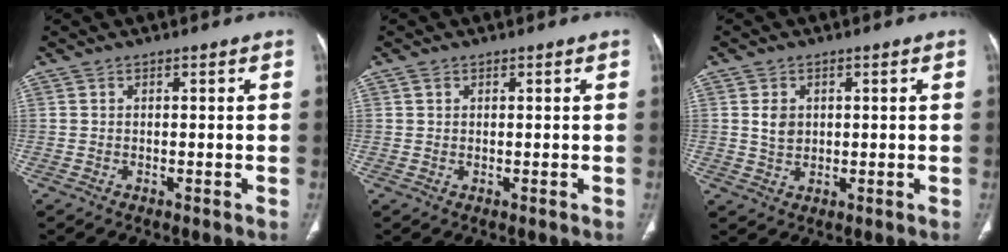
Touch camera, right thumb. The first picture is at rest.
{"total": 1.0, "force": [0.6, 0.7, 0.5], "torque": [-0.006, 0.001, 0.011]}
{"total": 3.5, "force": [0.7, 2.8, 2.0], "torque": [-0.020, -0.003, 0.015]}